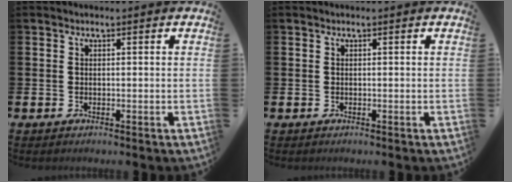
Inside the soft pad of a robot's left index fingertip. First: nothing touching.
{"total": 0.0}